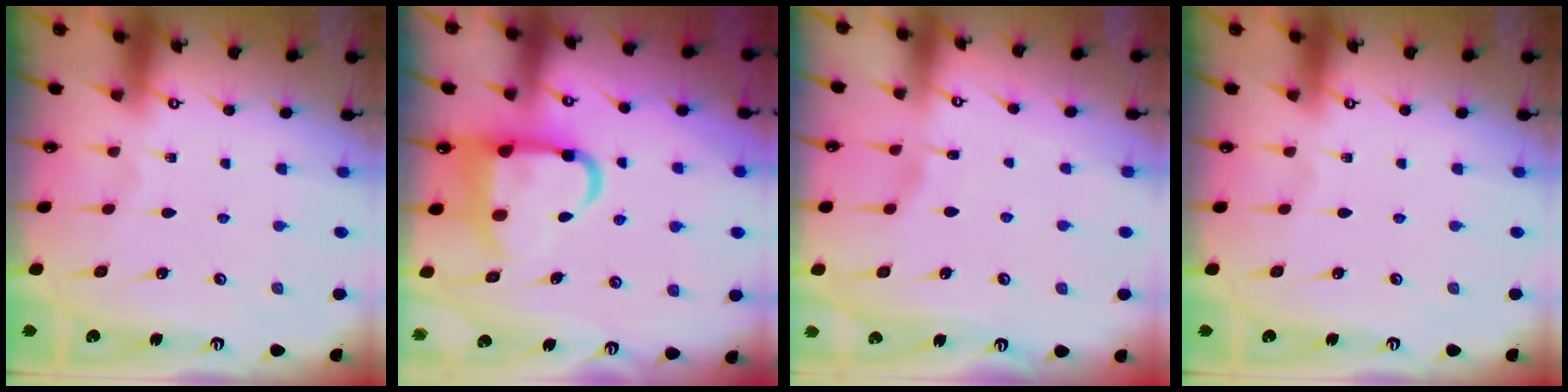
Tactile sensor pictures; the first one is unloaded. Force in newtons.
{"total": 12.0, "press": 11.9, "slide": 1.6}
{"total": 2.6, "press": 2.5, "slide": 0.4}
{"total": 0.0}